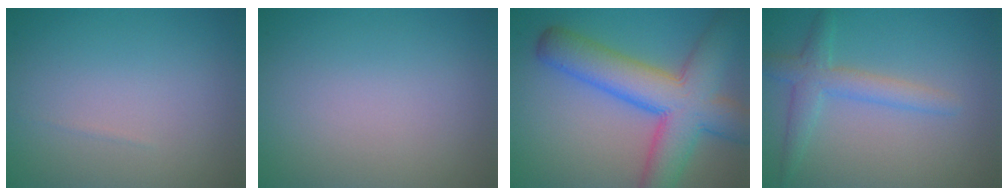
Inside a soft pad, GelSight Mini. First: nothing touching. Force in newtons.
{"total": 0.0}
{"total": 9.9, "press": 9.9, "slide": 0.4}
{"total": 3.0, "press": 3.0, "slide": 0.0}